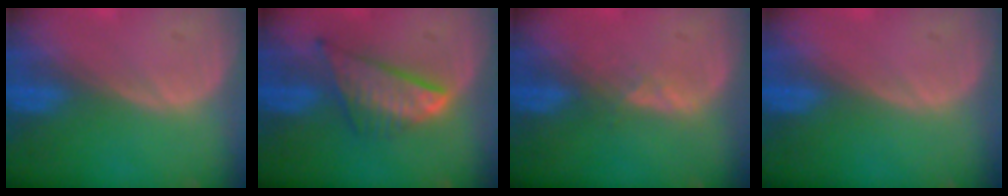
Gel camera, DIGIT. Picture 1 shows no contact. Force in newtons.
{"total": 8.1, "press": 6.9, "slide": 4.2}
{"total": 1.6, "press": 1.6, "slide": 0.3}
{"total": 0.0}